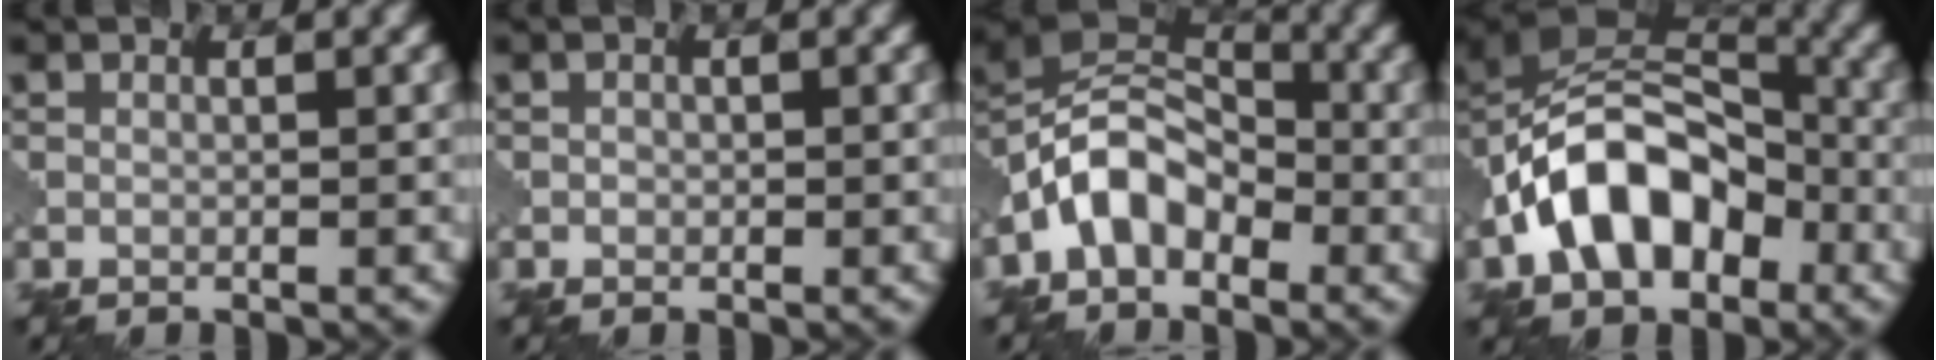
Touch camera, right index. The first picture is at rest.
{"total": 0.5, "force": [-0.1, 0.5, 0.1], "torque": [0.002, -0.003, -0.003]}
{"total": 6.2, "force": [-2.8, 3.9, 3.9], "torque": [-0.069, 0.016, -0.066]}
{"total": 11.2, "force": [-3.6, 7.3, 7.7], "torque": [-0.129, 0.016, -0.080]}